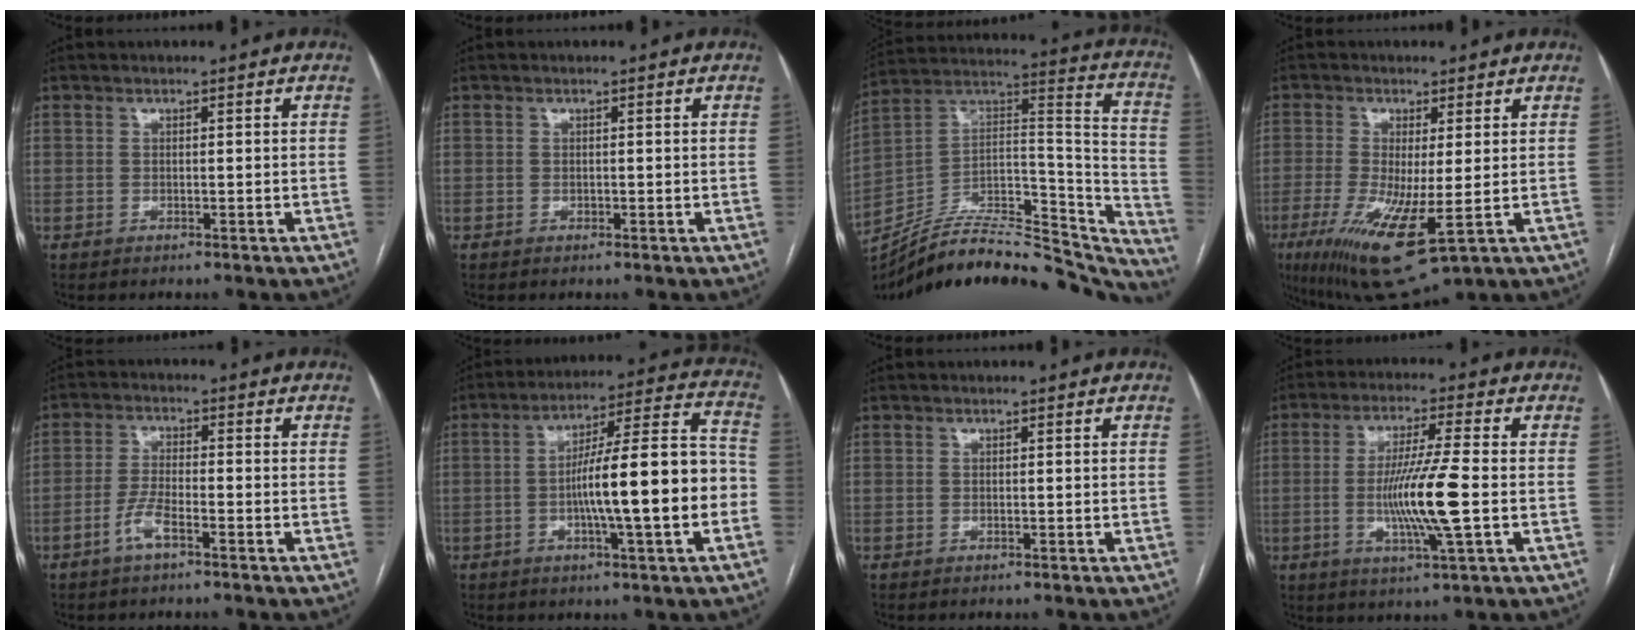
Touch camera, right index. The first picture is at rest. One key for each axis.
{"total": 0.0}
{"total": 33.4, "fx": -29.9, "fy": 8.8, "fz": 11.9, "tx": -0.149, "ty": 0.027, "tz": -0.430}
{"total": 12.4, "fx": -3.7, "fy": 2.3, "fz": 11.6, "tx": -0.217, "ty": -0.037, "tz": -0.050}
{"total": 4.1, "fx": -2.4, "fy": 0.7, "fz": 3.3, "tx": -0.070, "ty": 0.000, "tz": -0.049}
{"total": 16.4, "fx": -3.4, "fy": 0.9, "fz": 16.1, "tx": -0.248, "ty": 0.022, "tz": -0.054}
{"total": 0.0}
{"total": 10.7, "fx": -1.6, "fy": -0.4, "fz": 10.5, "tx": -0.203, "ty": -0.012, "tz": -0.032}